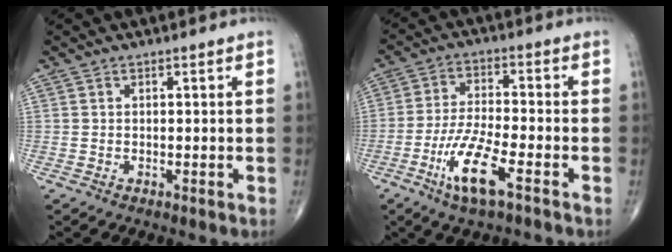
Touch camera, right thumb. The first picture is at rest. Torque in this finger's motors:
{"motor_torque": [0.31, 0.51, 0.12, -0.19, 0.23]}